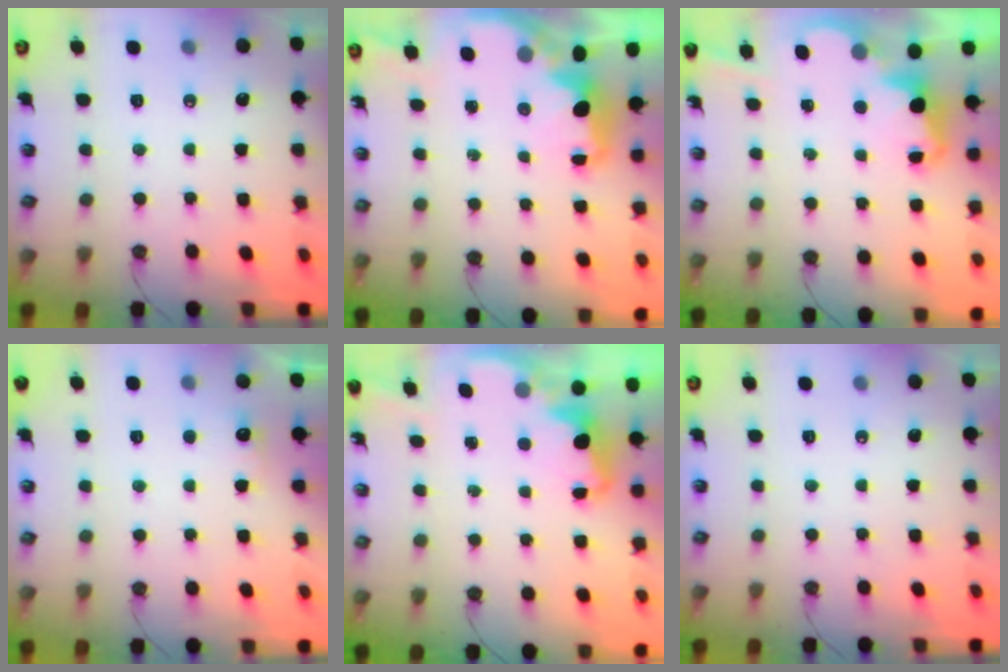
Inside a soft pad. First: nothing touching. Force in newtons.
{"total": 2.9, "press": 2.8, "slide": 0.4}
{"total": 2.4, "press": 2.3, "slide": 0.7}
{"total": 4.4, "press": 4.2, "slide": 1.2}
{"total": 2.5, "press": 2.5, "slide": 0.5}
{"total": 0.0}